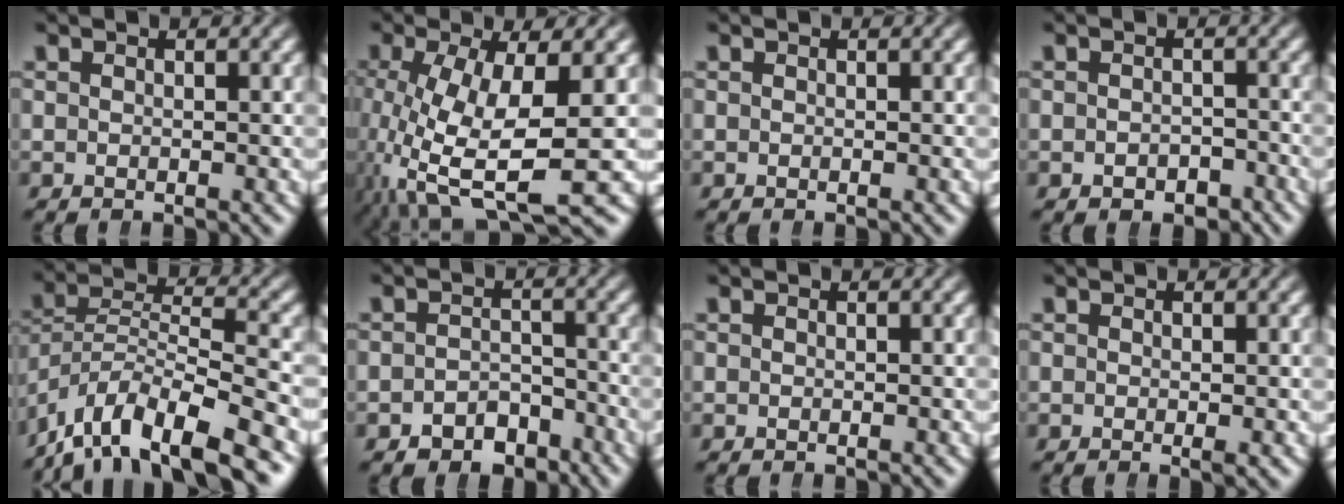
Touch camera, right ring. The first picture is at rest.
{"total": 9.2, "force": [-1.4, 4.5, 7.9], "torque": [-0.169, -0.041, -0.002]}
{"total": 0.0}
{"total": 1.9, "force": [-1.6, 0.9, 0.3], "torque": [0.000, -0.009, -0.023]}
{"total": 9.1, "force": [-4.6, 5.4, 5.7], "torque": [-0.127, -0.038, -0.063]}
{"total": 3.4, "force": [-2.8, 1.8, 0.7], "torque": [0.001, -0.010, -0.046]}
{"total": 0.0}
{"total": 0.6, "force": [0.0, 0.0, 0.6], "torque": [-0.005, -0.002, 0.000]}